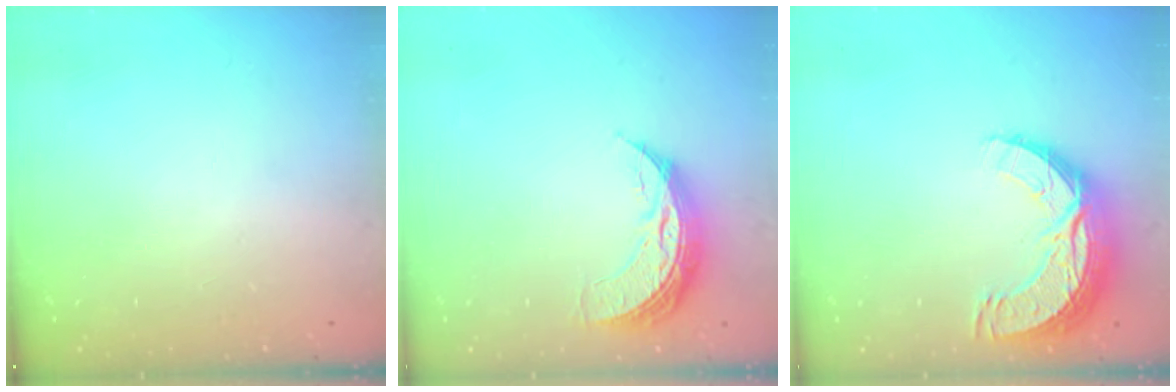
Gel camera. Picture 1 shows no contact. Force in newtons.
{"total": 9.0, "press": 9.0, "slide": 0.6}
{"total": 12.7, "press": 12.6, "slide": 0.9}